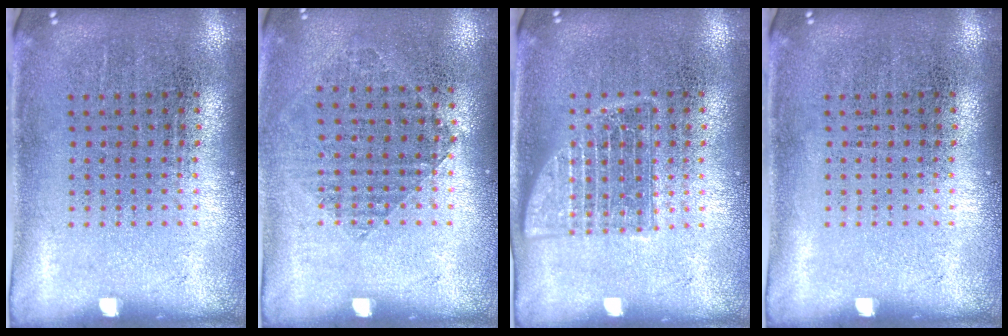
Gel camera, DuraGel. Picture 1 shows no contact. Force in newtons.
{"total": 0.9, "press": 0.8, "slide": 0.4}
{"total": 1.3, "press": 1.3, "slide": 0.3}
{"total": 0.0}